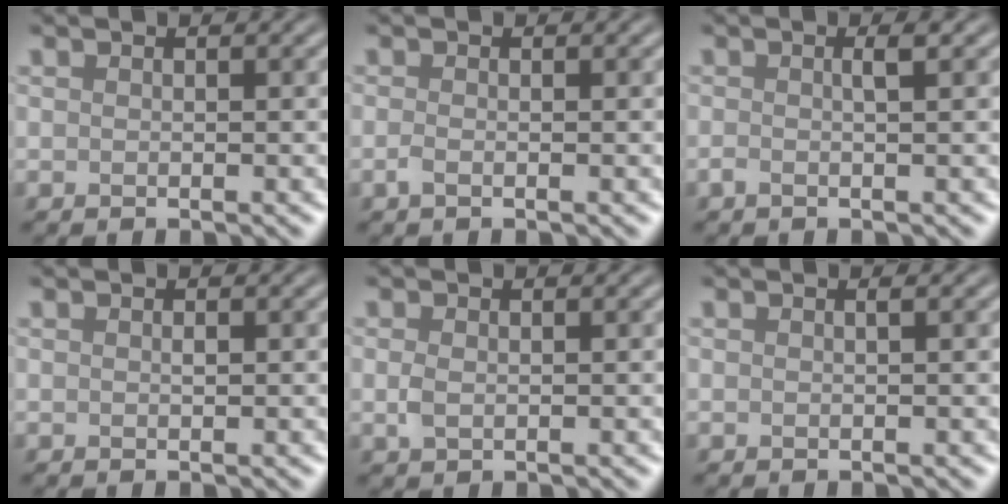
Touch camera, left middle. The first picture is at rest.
{"total": 0.9, "force": [-0.6, 0.2, 0.6], "torque": [-0.013, -0.002, -0.007]}
{"total": 1.4, "force": [-0.3, 0.2, 1.3], "torque": [-0.023, 0.003, -0.005]}
{"total": 0.0}
{"total": 0.9, "force": [-0.4, 0.6, 0.5], "torque": [-0.020, -0.002, 0.004]}
{"total": 0.8, "force": [0.2, 0.4, 0.7], "torque": [-0.002, -0.003, -0.004]}